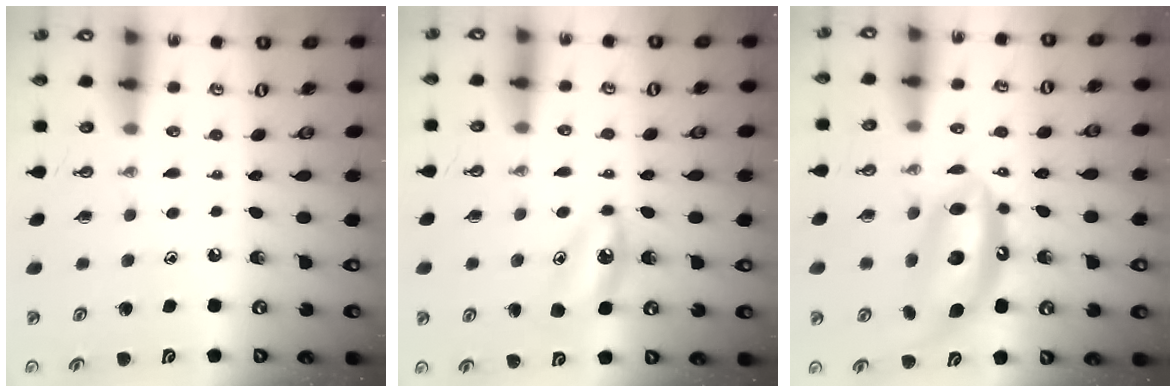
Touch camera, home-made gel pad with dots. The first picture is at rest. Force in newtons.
{"total": 7.1, "press": 7.0, "slide": 0.8}
{"total": 11.6, "press": 11.6, "slide": 1.3}